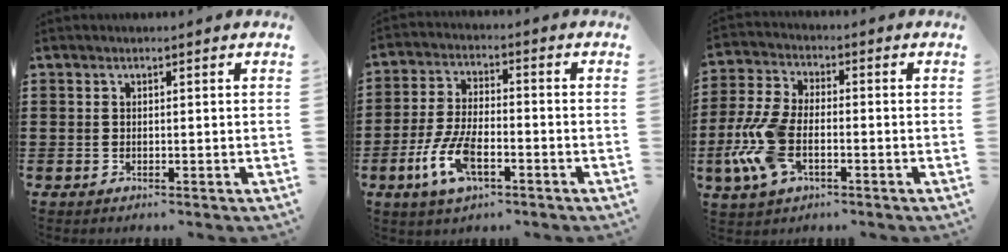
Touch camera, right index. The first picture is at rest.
{"total": 8.4, "force": [-3.7, 3.5, 6.7], "torque": [-0.164, -0.011, -0.072]}
{"total": 9.6, "force": [-2.8, 5.1, 7.6], "torque": [-0.190, -0.007, -0.056]}